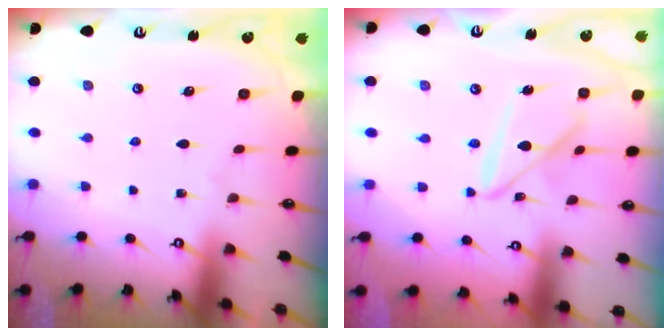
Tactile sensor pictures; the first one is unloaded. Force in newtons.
{"total": 10.8, "press": 10.7, "slide": 1.0}